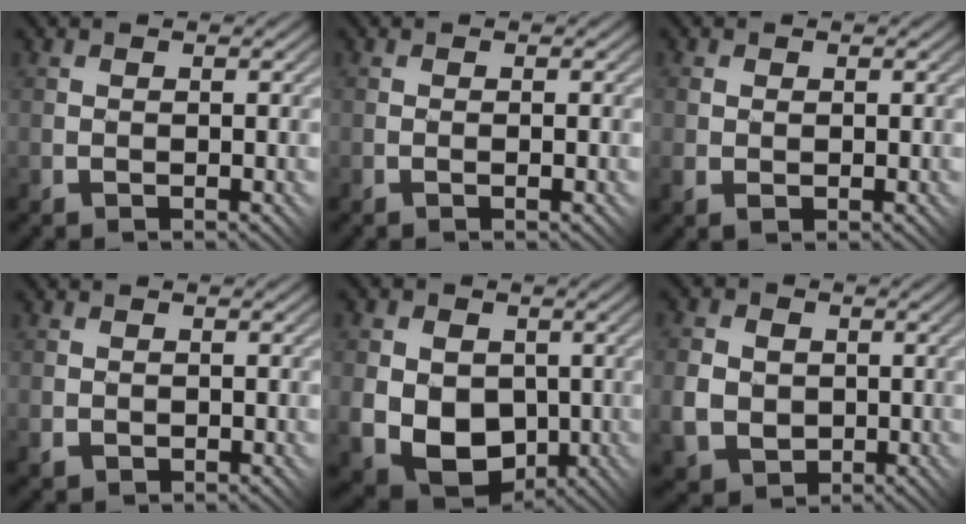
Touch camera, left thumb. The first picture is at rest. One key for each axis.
{"total": 0.7, "fx": -0.3, "fy": -0.1, "fz": 0.6, "tx": -0.007, "ty": 0.005, "tz": -0.002}
{"total": 1.6, "fx": 0.1, "fy": 1.1, "fz": 1.2, "tx": -0.024, "ty": -0.003, "tz": 0.001}
{"total": 0.8, "fx": -0.1, "fy": 0.8, "fz": 0.2, "tx": -0.007, "ty": -0.003, "tz": -0.001}
{"total": 11.1, "fx": -1.4, "fy": 8.7, "fz": 6.8, "tx": -0.127, "ty": -0.012, "tz": -0.036}
{"total": 6.6, "fx": -0.1, "fy": 5.9, "fz": 2.9, "tx": -0.095, "ty": -0.011, "tz": -0.013}